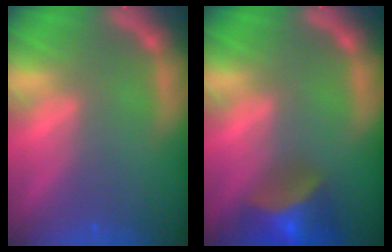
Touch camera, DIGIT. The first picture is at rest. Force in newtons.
{"total": 7.0}